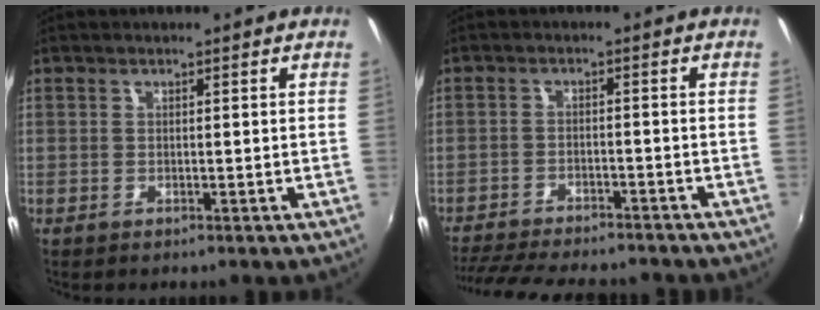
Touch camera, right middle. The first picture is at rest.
{"total": 15.9, "force": [-13.9, 3.6, 6.9], "torque": [-0.151, -0.025, -0.208]}